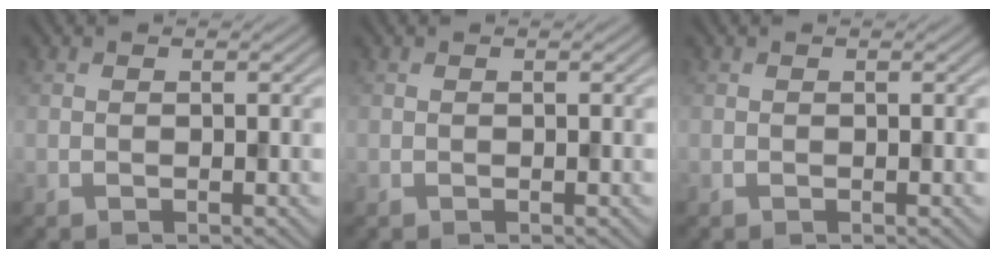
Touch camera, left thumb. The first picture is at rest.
{"total": 0.0}
{"total": 0.0}